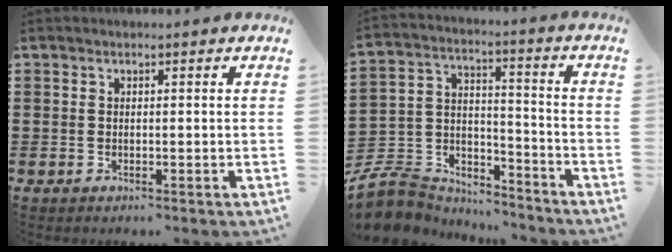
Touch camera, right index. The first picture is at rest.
{"total": 7.1, "force": [-6.5, 2.8, 0.4], "torque": [-0.031, 0.004, -0.131]}